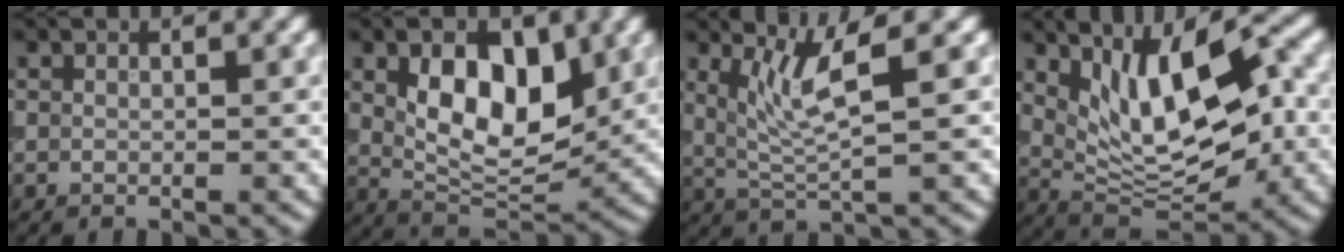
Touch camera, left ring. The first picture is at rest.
{"total": 8.1, "force": [1.8, 4.4, 6.5], "torque": [-0.105, -0.007, 0.029]}
{"total": 4.0, "force": [1.5, 0.5, 3.7], "torque": [-0.085, -0.006, 0.039]}
{"total": 8.9, "force": [1.9, 3.7, 7.8], "torque": [-0.131, -0.005, 0.036]}